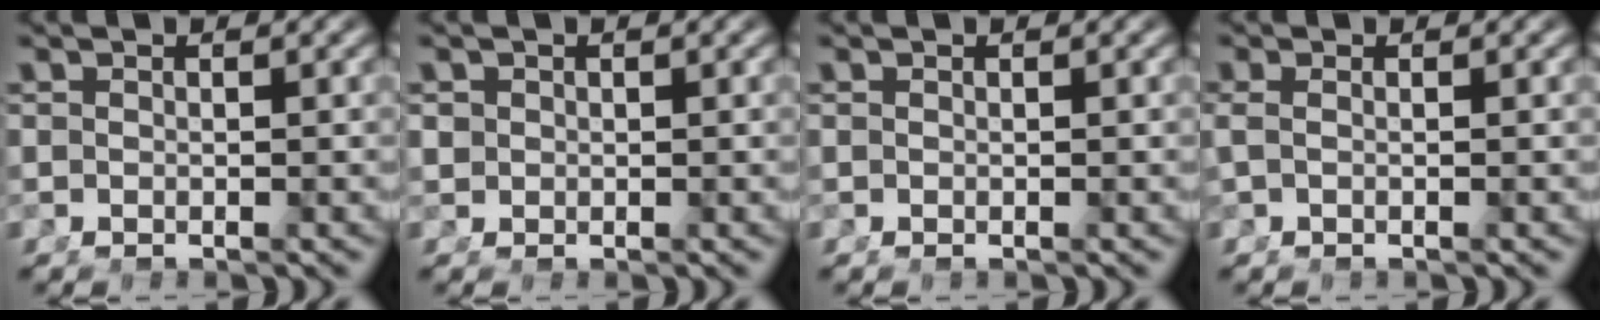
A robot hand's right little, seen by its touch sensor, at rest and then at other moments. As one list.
[{"total": 0.9, "force": [0.2, 0.7, 0.4], "torque": [-0.012, -0.007, 0.013]}, {"total": 0.0}, {"total": 1.0, "force": [-0.2, -0.5, 0.8], "torque": [-0.020, -0.004, 0.005]}]